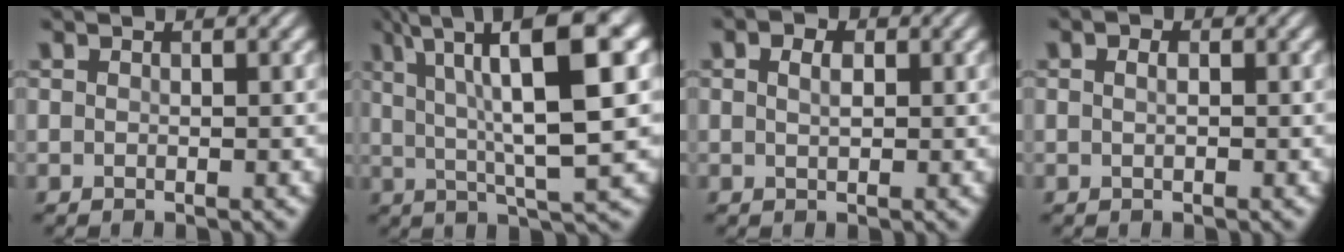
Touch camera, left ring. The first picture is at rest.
{"total": 12.1, "force": [4.4, 2.7, 10.9], "torque": [-0.166, 0.021, 0.069]}
{"total": 2.9, "force": [1.3, 1.8, 1.9], "torque": [-0.020, 0.013, -0.006]}
{"total": 2.0, "force": [0.8, 1.2, 1.4], "torque": [-0.010, 0.008, -0.013]}